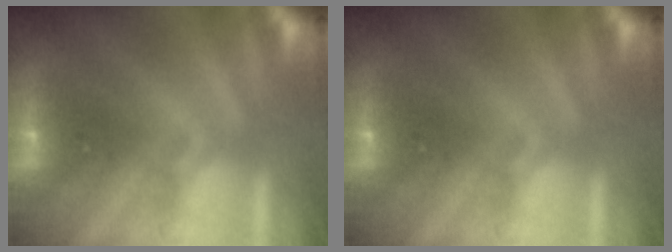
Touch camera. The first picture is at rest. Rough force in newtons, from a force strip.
{"total": 0.0}